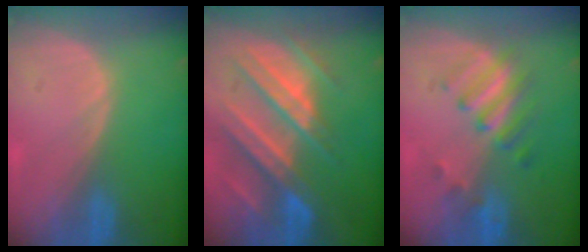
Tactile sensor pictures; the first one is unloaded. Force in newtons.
{"total": 11.0, "press": 9.8, "slide": 5.0}
{"total": 5.4, "press": 5.3, "slide": 1.0}